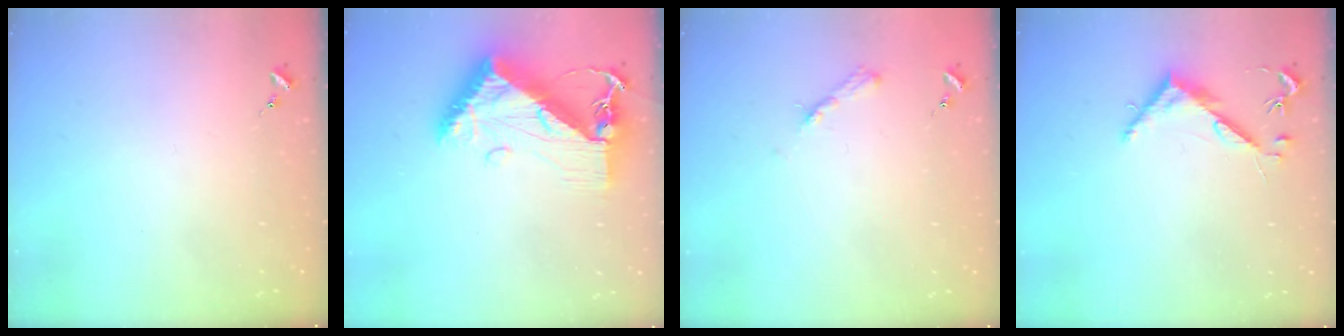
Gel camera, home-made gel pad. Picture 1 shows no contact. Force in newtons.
{"total": 14.6, "press": 14.6, "slide": 1.4}
{"total": 5.0, "press": 5.0, "slide": 0.6}
{"total": 5.1, "press": 5.1, "slide": 0.3}